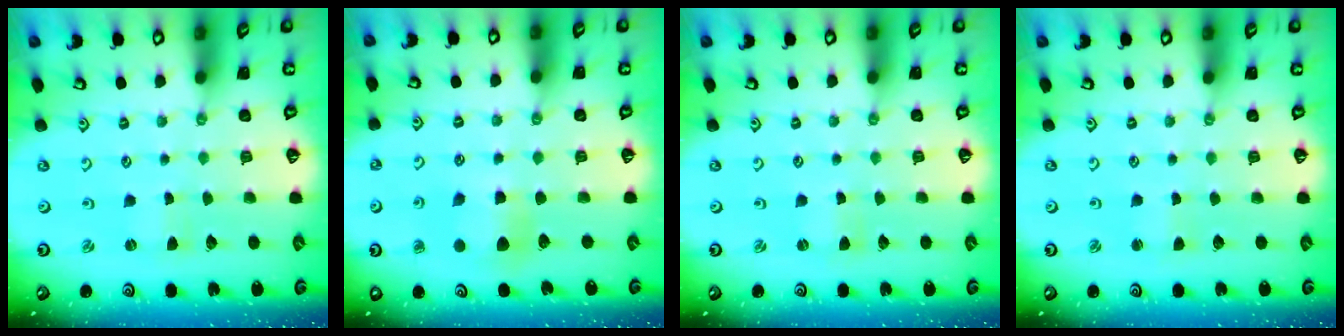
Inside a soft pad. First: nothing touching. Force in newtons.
{"total": 6.9, "press": 6.9, "slide": 0.3}
{"total": 0.0}
{"total": 1.9, "press": 1.9, "slide": 0.4}